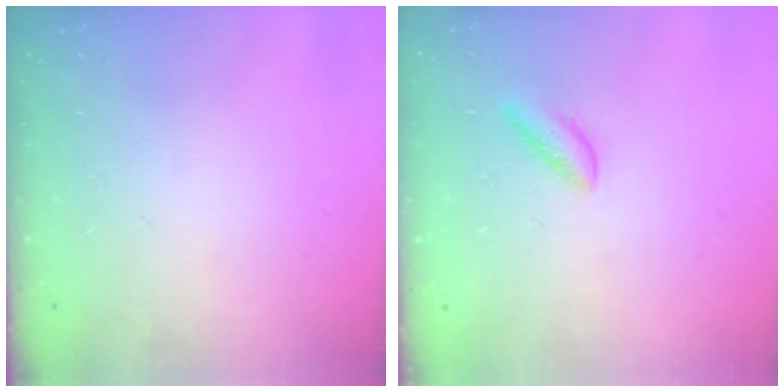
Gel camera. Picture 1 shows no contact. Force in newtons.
{"total": 1.9, "press": 1.9, "slide": 0.4}